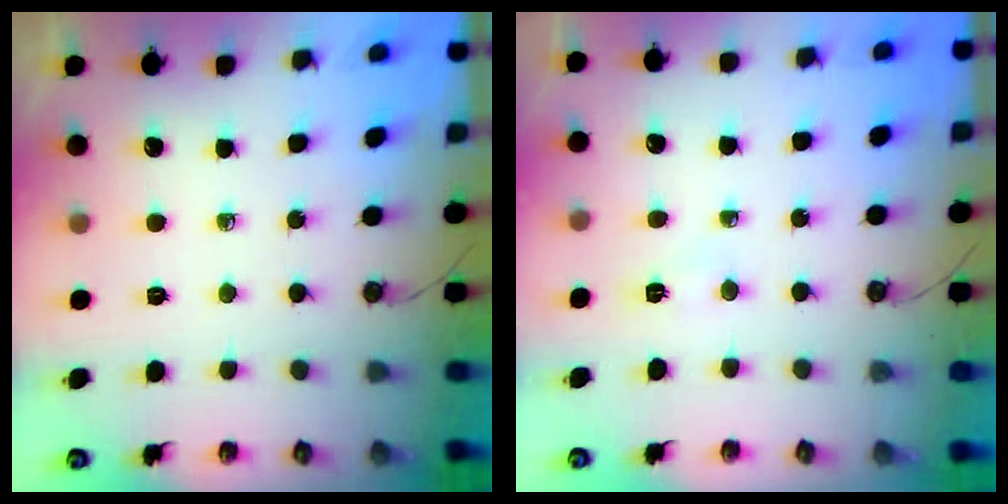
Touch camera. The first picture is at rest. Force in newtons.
{"total": 2.6, "press": 2.1, "slide": 1.4}